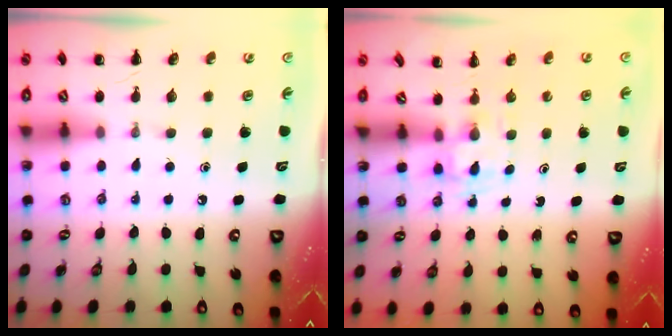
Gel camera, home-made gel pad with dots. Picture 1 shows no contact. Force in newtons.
{"total": 3.0, "press": 2.8, "slide": 1.1}